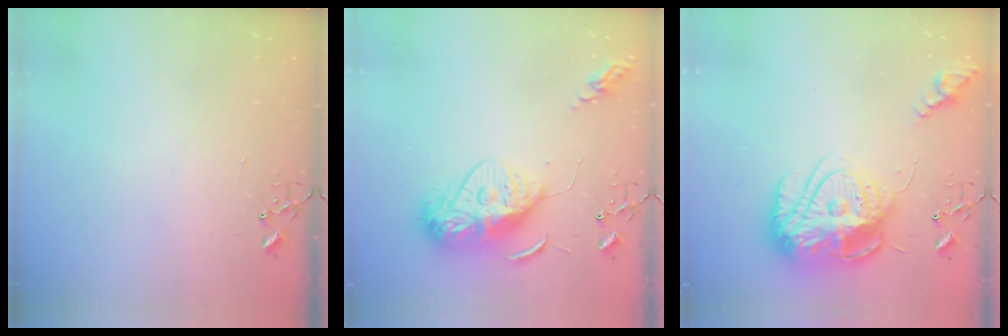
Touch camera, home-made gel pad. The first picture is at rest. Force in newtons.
{"total": 12.9, "press": 12.8, "slide": 1.3}
{"total": 24.2, "press": 24.1, "slide": 2.0}